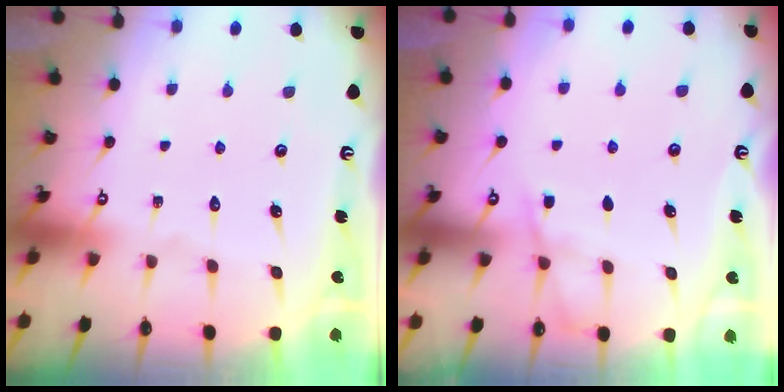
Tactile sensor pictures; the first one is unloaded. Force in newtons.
{"total": 4.9, "press": 4.9, "slide": 0.5}